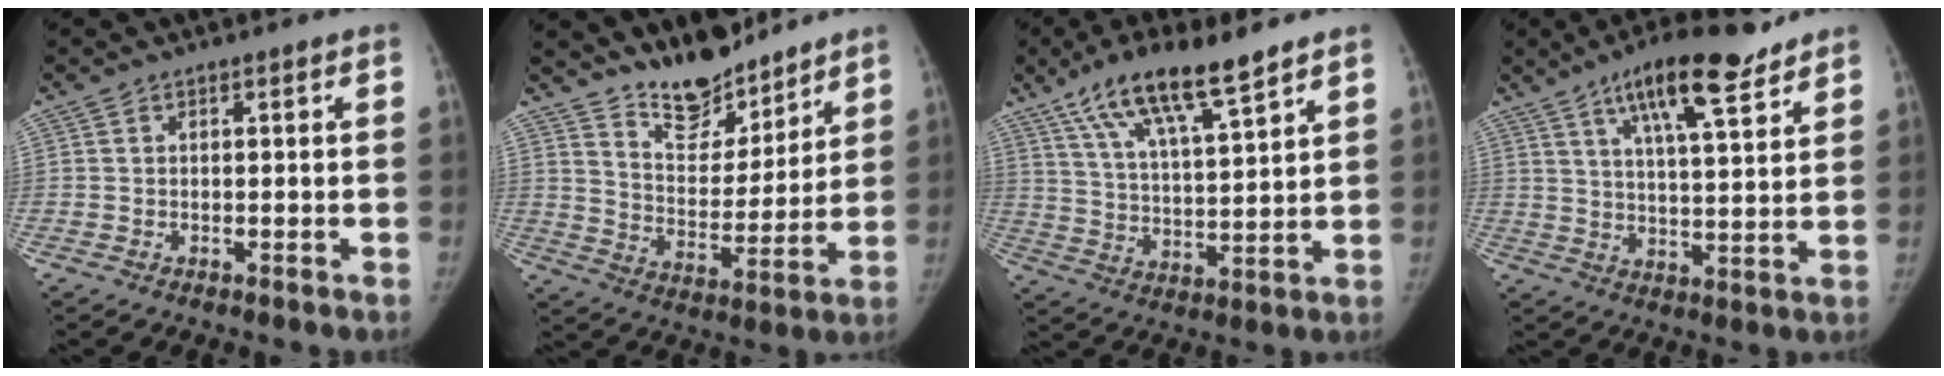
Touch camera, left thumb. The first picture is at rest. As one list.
[{"total": 12.0, "force": [10.5, 4.5, 3.6], "torque": [-0.022, -0.080, 0.188]}, {"total": 14.7, "force": [9.8, 3.3, 10.4], "torque": [-0.173, -0.035, 0.184]}, {"total": 14.2, "force": [9.1, 3.8, 10.2], "torque": [-0.141, -0.037, 0.146]}]